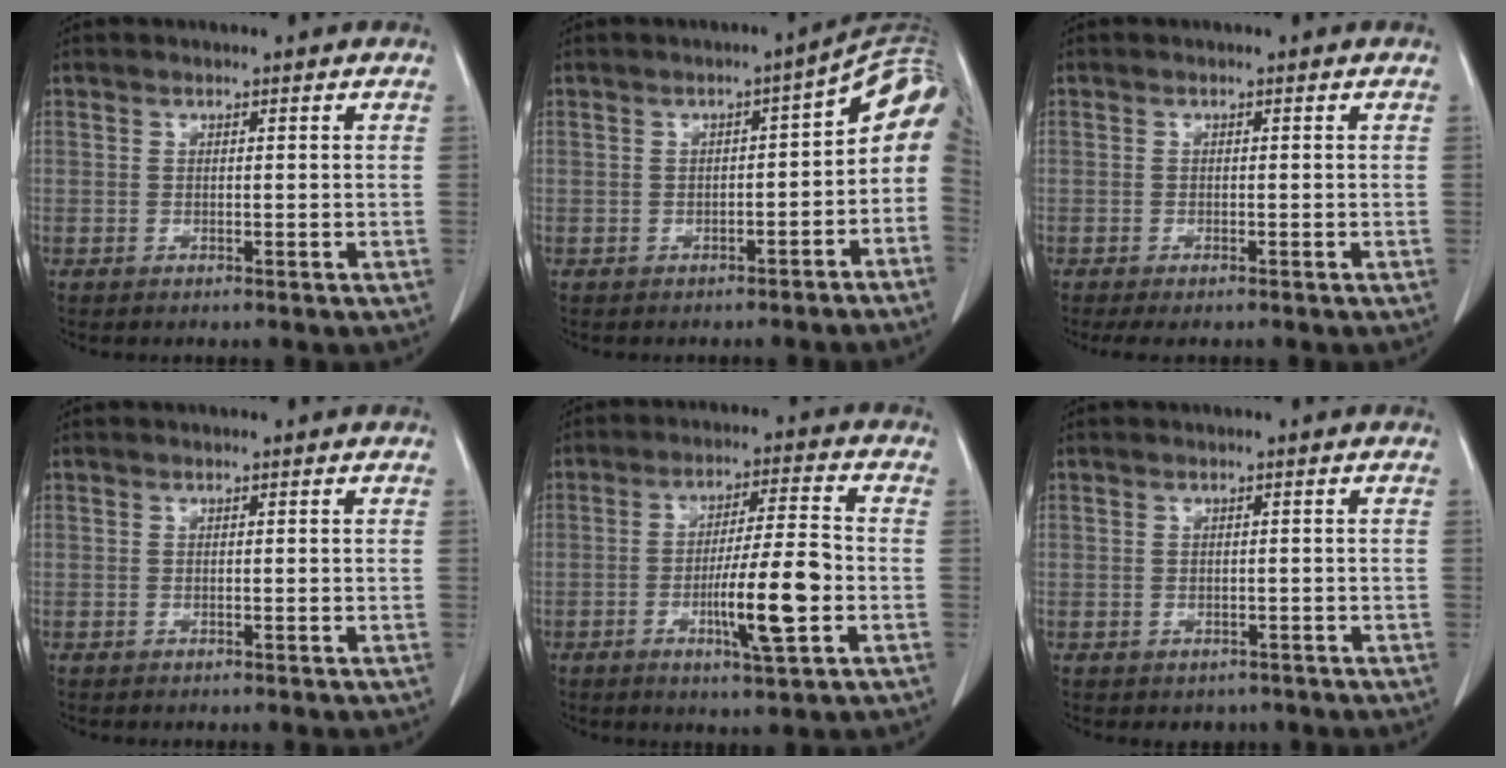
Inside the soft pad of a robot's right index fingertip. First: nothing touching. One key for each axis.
{"total": 9.4, "fx": -3.0, "fy": 4.7, "fz": 7.6, "tx": -0.089, "ty": 0.036, "tz": -0.040}
{"total": 3.1, "fx": -2.5, "fy": 0.8, "fz": 1.7, "tx": -0.024, "ty": -0.009, "tz": -0.034}
{"total": 0.0}
{"total": 11.1, "fx": -3.1, "fy": 0.6, "fz": 10.6, "tx": -0.180, "ty": -0.003, "tz": -0.052}
{"total": 1.8, "fx": -1.0, "fy": 1.5, "fz": 0.4, "tx": -0.006, "ty": 0.002, "tz": -0.009}